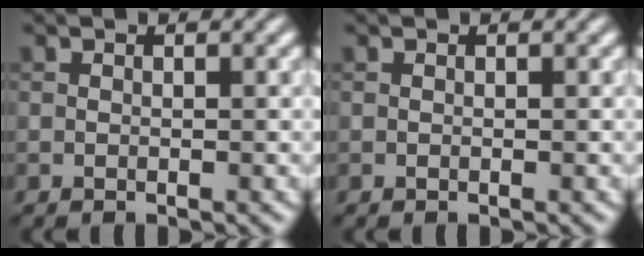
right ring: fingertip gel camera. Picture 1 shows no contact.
{"total": 0.0}